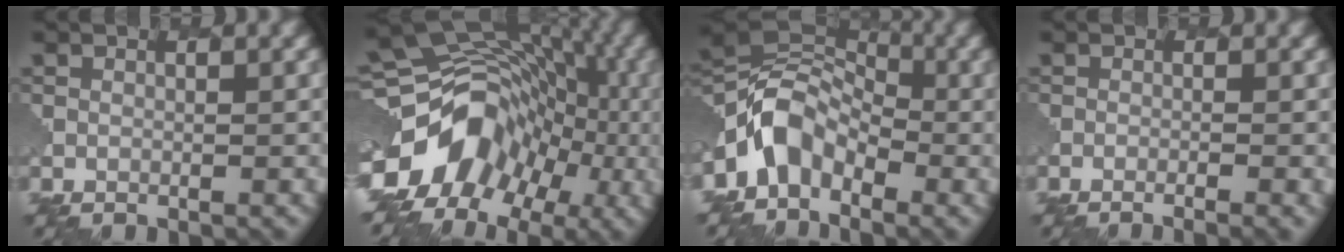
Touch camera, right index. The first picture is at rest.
{"total": 13.2, "force": [-4.7, 10.2, 6.9], "torque": [-0.115, 0.008, -0.083]}
{"total": 5.6, "force": [-2.9, 3.9, 2.8], "torque": [-0.042, 0.006, -0.067]}
{"total": 2.0, "force": [-1.0, 0.5, 1.7], "torque": [-0.012, -0.001, -0.021]}